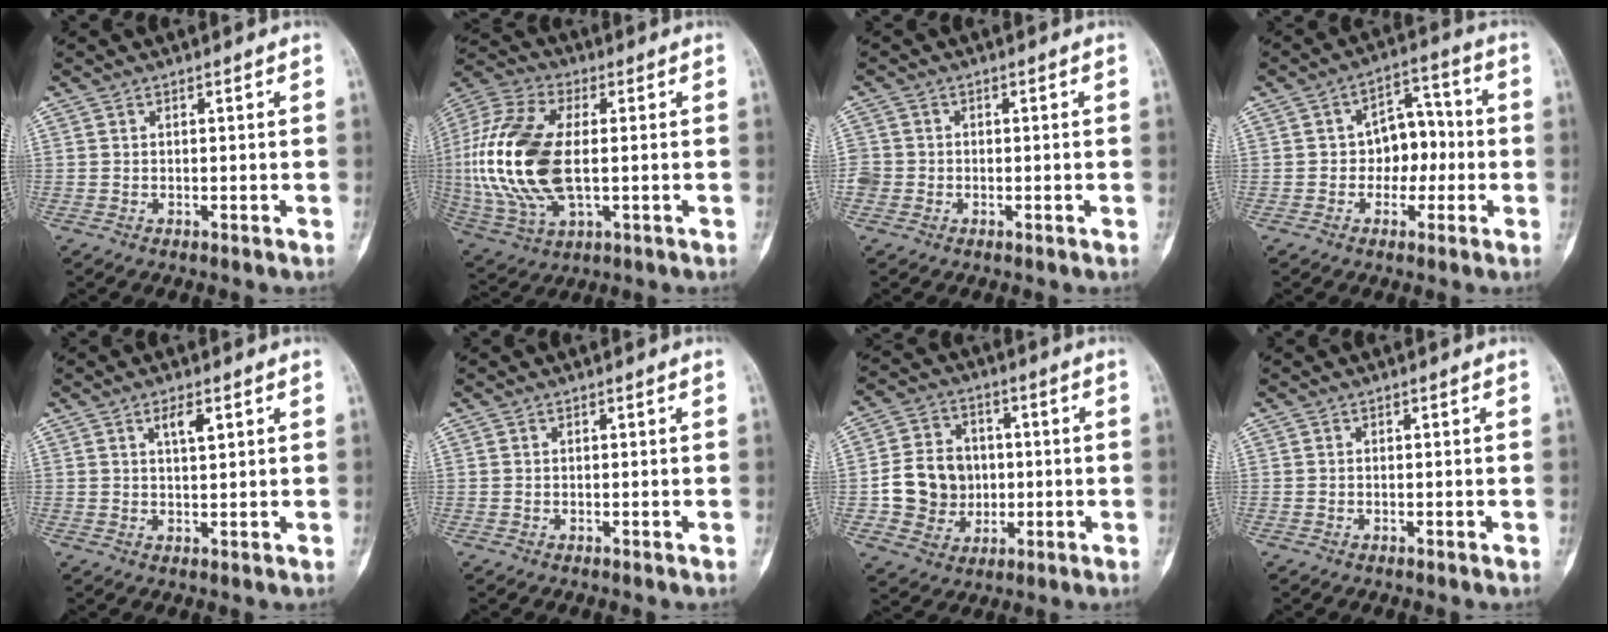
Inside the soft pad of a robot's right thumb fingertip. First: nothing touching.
{"total": 21.4, "force": [-0.1, 11.2, 18.3], "torque": [-0.409, -0.002, 0.003]}
{"total": 3.3, "force": [-0.7, 3.1, 0.9], "torque": [-0.016, 0.010, -0.016]}
{"total": 8.5, "force": [-0.9, 6.2, 5.8], "torque": [-0.043, 0.033, -0.023]}
{"total": 4.2, "force": [1.9, 1.2, 3.5], "torque": [-0.058, -0.008, 0.034]}
{"total": 0.0}
{"total": 11.8, "force": [-0.6, 10.4, 5.4], "torque": [-0.062, 0.014, -0.008]}
{"total": 0.0}